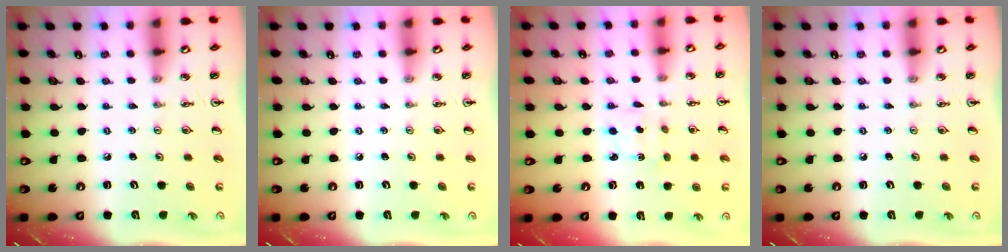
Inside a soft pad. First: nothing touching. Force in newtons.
{"total": 0.0}
{"total": 2.3, "press": 2.3, "slide": 0.4}
{"total": 0.0}